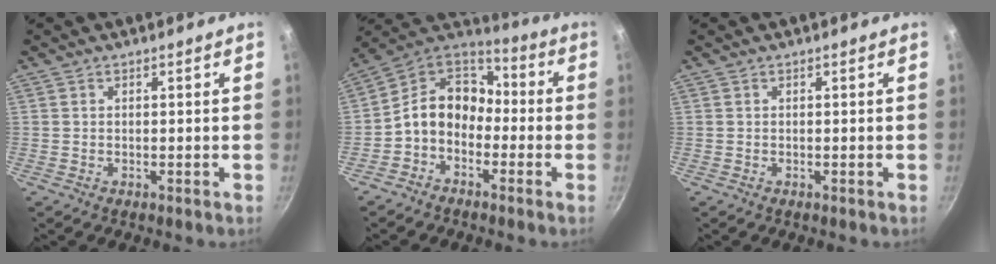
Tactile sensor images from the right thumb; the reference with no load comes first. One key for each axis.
{"total": 11.8, "fx": -3.0, "fy": 9.0, "fz": 6.9, "tx": -0.088, "ty": 0.057, "tz": -0.083}
{"total": 0.0}